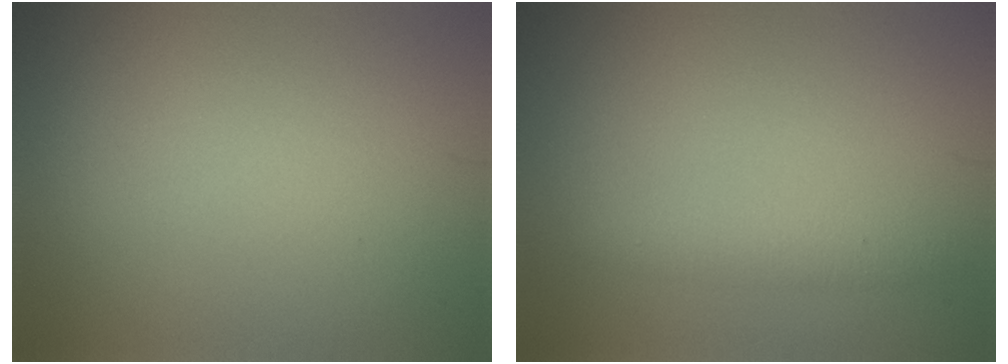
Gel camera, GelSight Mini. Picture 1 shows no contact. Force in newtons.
{"total": 1.6, "press": 1.6, "slide": 0.1}